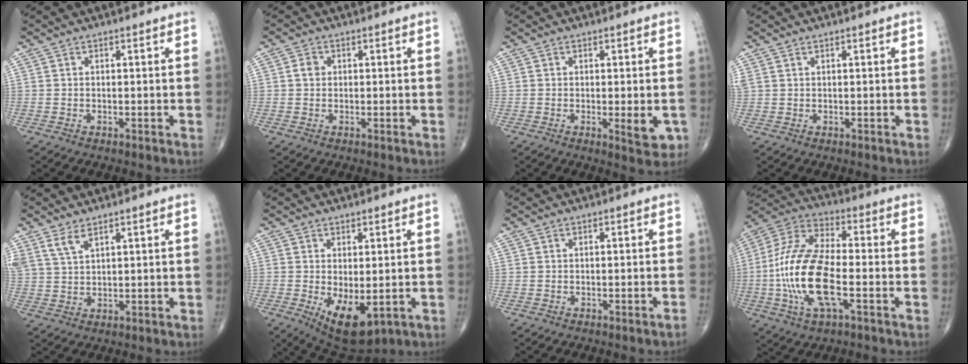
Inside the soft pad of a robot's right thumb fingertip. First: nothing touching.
{"total": 1.8, "force": [0.3, 1.7, 0.7], "torque": [-0.007, 0.005, 0.003]}
{"total": 4.3, "force": [-0.9, 1.7, 3.9], "torque": [-0.043, -0.008, -0.009]}
{"total": 0.9, "force": [0.7, 0.4, 0.5], "torque": [-0.012, 0.013, 0.019]}
{"total": 3.9, "force": [2.8, 1.4, 2.3], "torque": [-0.049, -0.010, 0.065]}
{"total": 8.8, "force": [-1.9, 4.4, 7.4], "torque": [-0.109, -0.016, -0.011]}
{"total": 0.9, "force": [-0.7, -0.1, 0.4], "torque": [-0.014, 0.014, -0.007]}
{"total": 18.3, "force": [-3.8, 7.7, 16.2], "torque": [-0.344, 0.023, -0.073]}